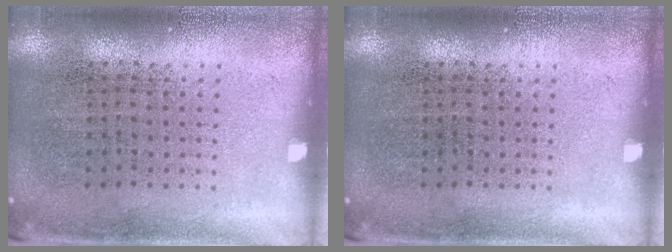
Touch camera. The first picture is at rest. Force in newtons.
{"total": 0.0}